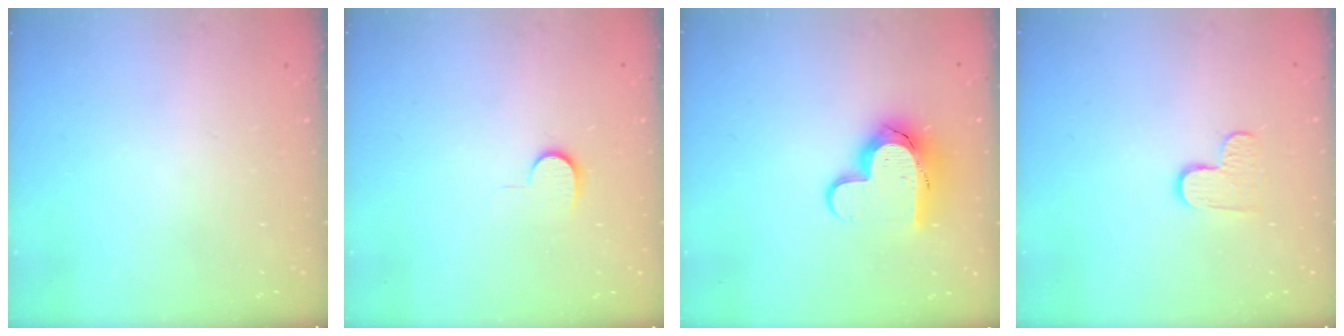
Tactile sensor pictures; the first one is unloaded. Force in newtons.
{"total": 5.1, "press": 5.1, "slide": 0.5}
{"total": 14.0, "press": 13.9, "slide": 1.4}
{"total": 4.9, "press": 4.8, "slide": 0.4}